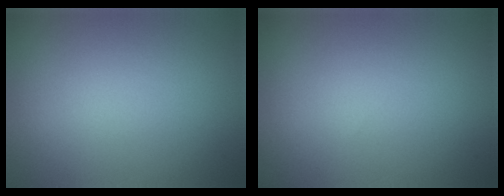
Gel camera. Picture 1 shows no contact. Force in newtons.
{"total": 0.0}